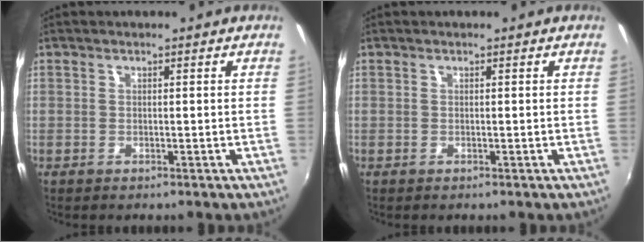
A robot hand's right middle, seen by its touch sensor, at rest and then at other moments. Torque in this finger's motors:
{"motor_torque": [0.00, 0.03, 0.00, 0.00]}